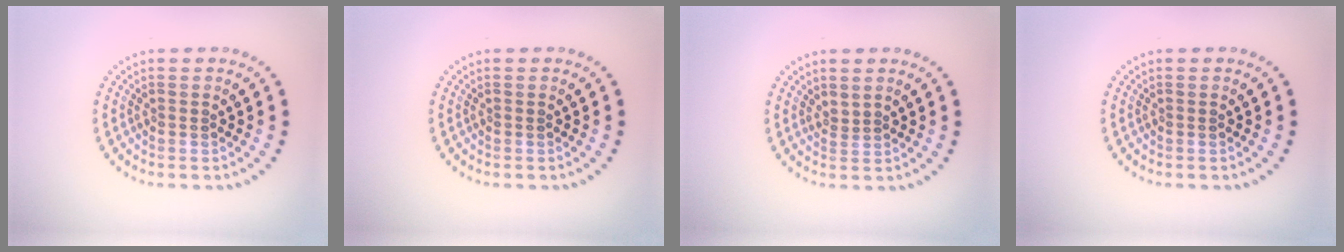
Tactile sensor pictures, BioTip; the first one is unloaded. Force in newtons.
{"total": 0.0}
{"total": 0.6, "press": 0.3, "slide": 0.5}
{"total": 0.0}